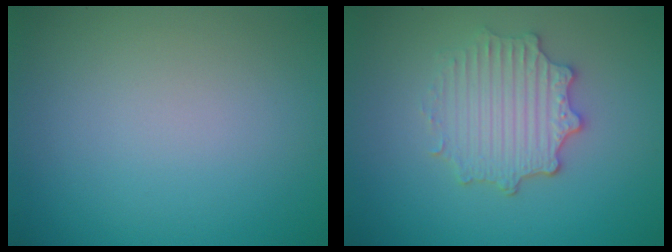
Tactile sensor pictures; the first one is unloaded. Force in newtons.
{"total": 4.0, "press": 3.5, "slide": 1.8}